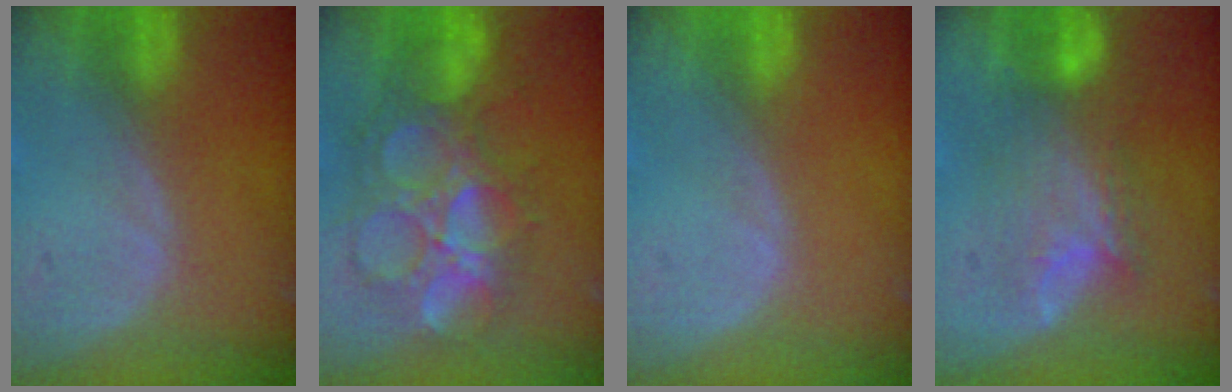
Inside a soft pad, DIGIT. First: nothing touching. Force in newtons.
{"total": 10.2, "press": 10.1, "slide": 0.7}
{"total": 0.0}
{"total": 7.6, "press": 7.3, "slide": 2.2}